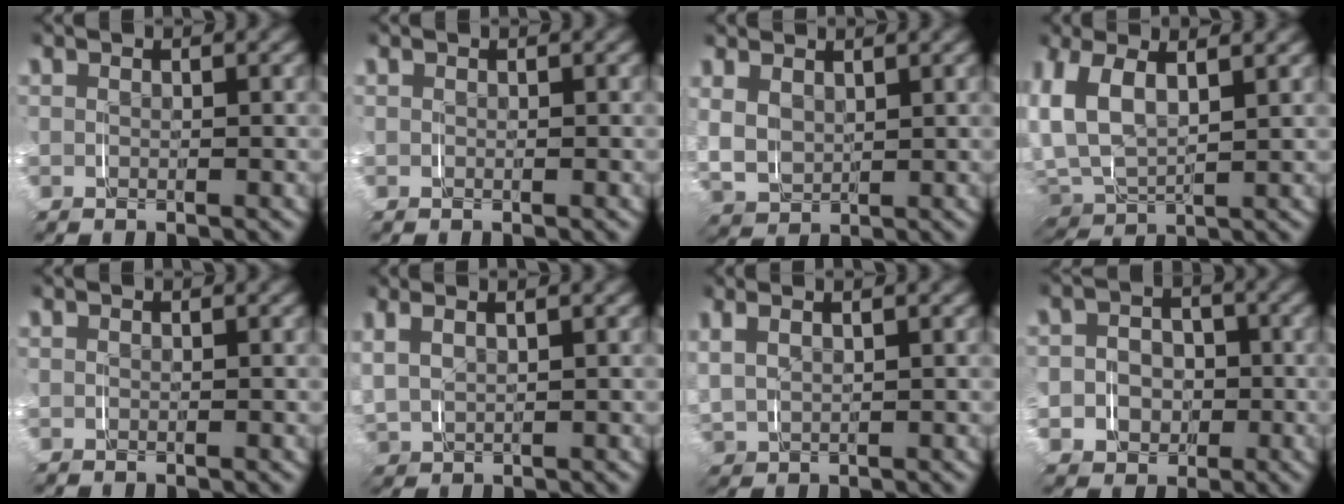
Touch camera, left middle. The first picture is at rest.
{"total": 0.0}
{"total": 2.8, "force": [2.0, 1.9, 0.2], "torque": [-0.014, -0.005, 0.036]}
{"total": 4.6, "force": [1.3, 3.6, 2.5], "torque": [-0.087, -0.017, 0.025]}
{"total": 0.0}
{"total": 2.4, "force": [1.9, 0.9, 1.2], "torque": [-0.018, 0.006, 0.034]}
{"total": 2.2, "force": [1.9, 0.5, 1.0], "torque": [-0.013, 0.007, 0.033]}
{"total": 2.8, "force": [-1.0, 2.6, 0.2], "torque": [0.022, -0.010, -0.017]}